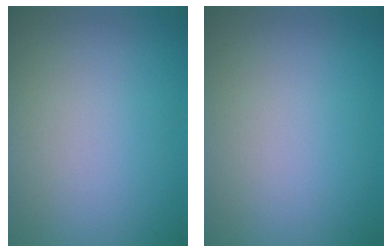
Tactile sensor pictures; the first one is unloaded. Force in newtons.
{"total": 0.0}